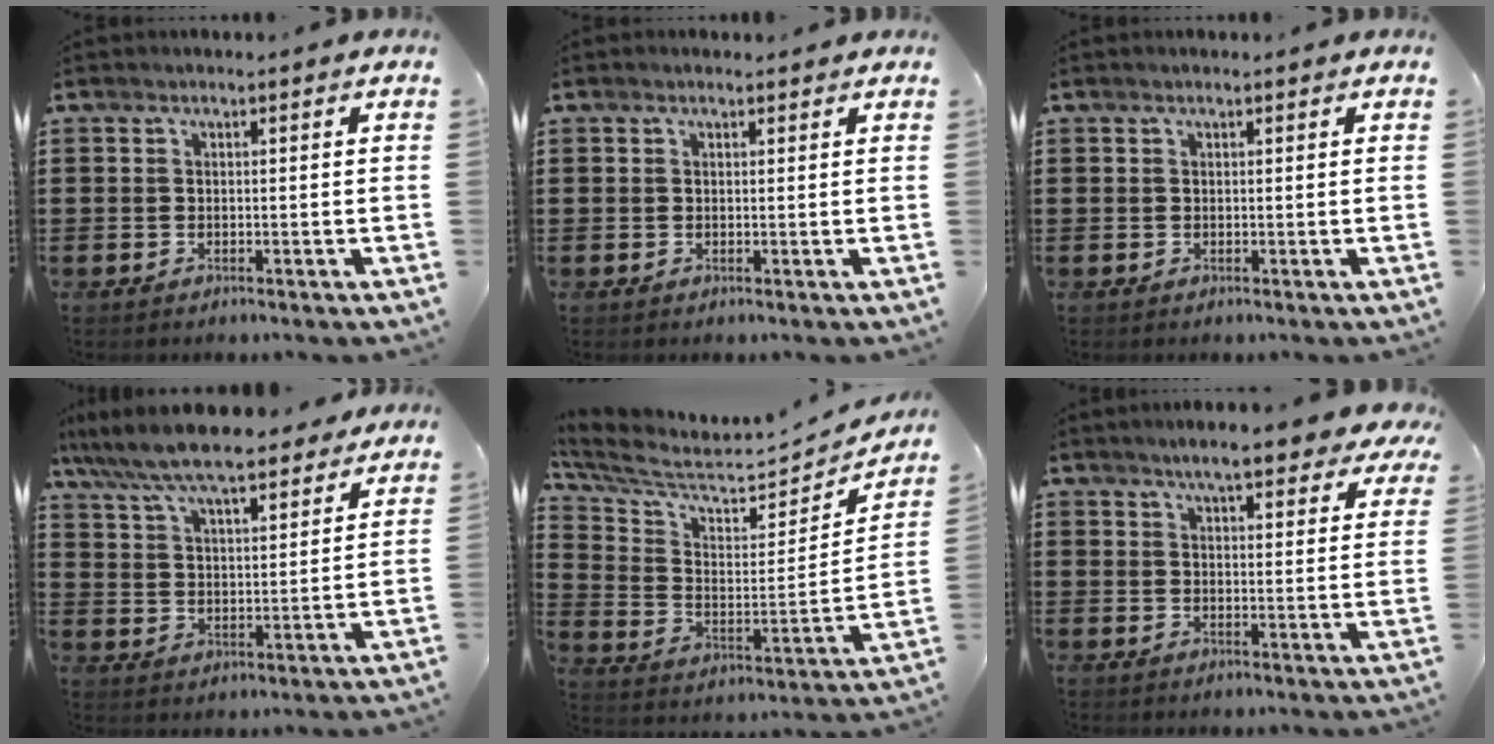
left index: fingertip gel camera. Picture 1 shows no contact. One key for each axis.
{"total": 0.6, "fx": 0.5, "fy": 0.2, "fz": 0.2, "tx": -0.006, "ty": 0.001, "tz": 0.009}
{"total": 0.0}
{"total": 8.9, "fx": 8.0, "fy": 1.1, "fz": 3.6, "tx": -0.104, "ty": -0.036, "tz": 0.141}
{"total": 5.9, "fx": 4.9, "fy": 1.5, "fz": 2.8, "tx": -0.083, "ty": -0.050, "tz": 0.082}
{"total": 6.6, "fx": 5.6, "fy": 1.1, "fz": 3.3, "tx": -0.065, "ty": -0.017, "tz": 0.097}